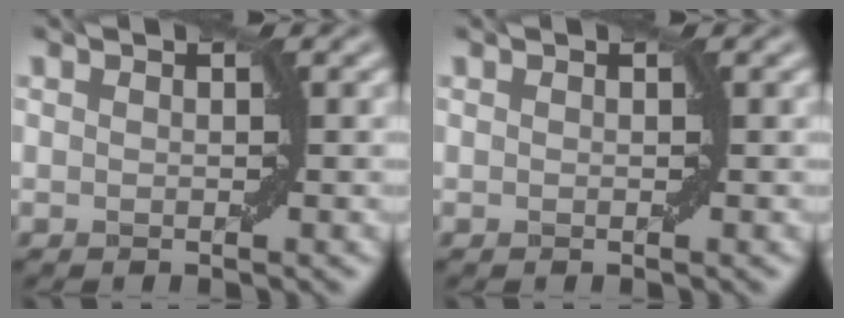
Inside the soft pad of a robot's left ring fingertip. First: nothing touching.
{"total": 0.0}